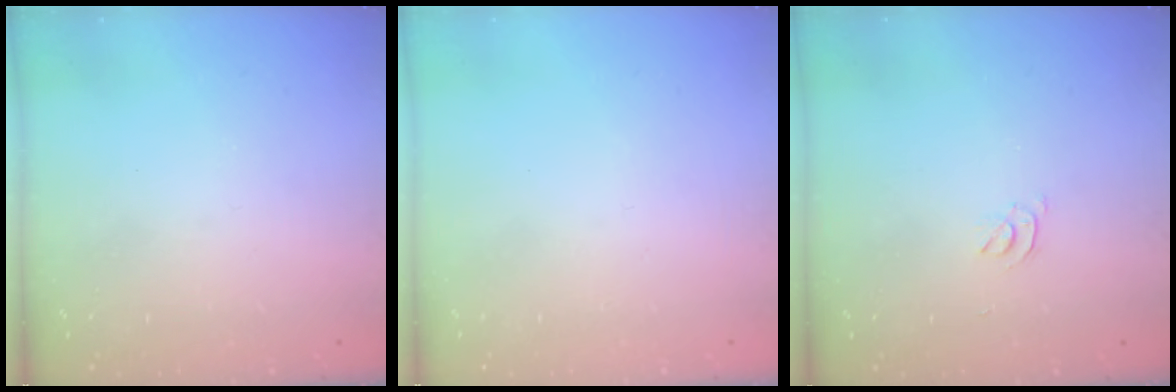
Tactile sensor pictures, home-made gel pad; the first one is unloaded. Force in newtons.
{"total": 1.6, "press": 1.6, "slide": 0.1}
{"total": 2.9, "press": 2.9, "slide": 0.5}